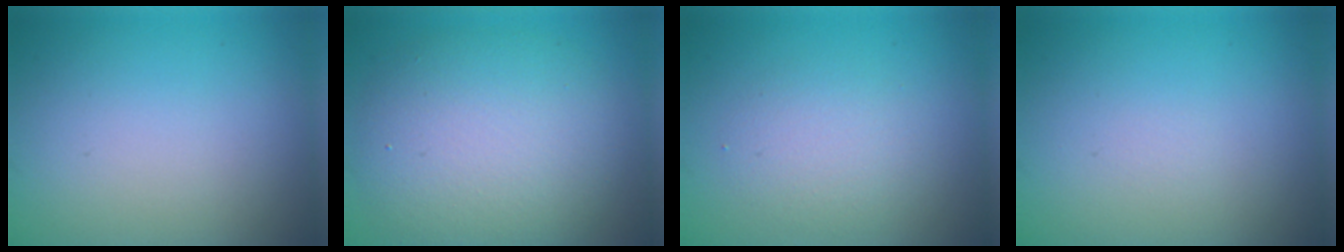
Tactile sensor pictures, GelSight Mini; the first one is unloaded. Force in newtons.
{"total": 8.4, "press": 8.4, "slide": 0.5}
{"total": 2.6, "press": 2.6, "slide": 0.2}
{"total": 0.0}